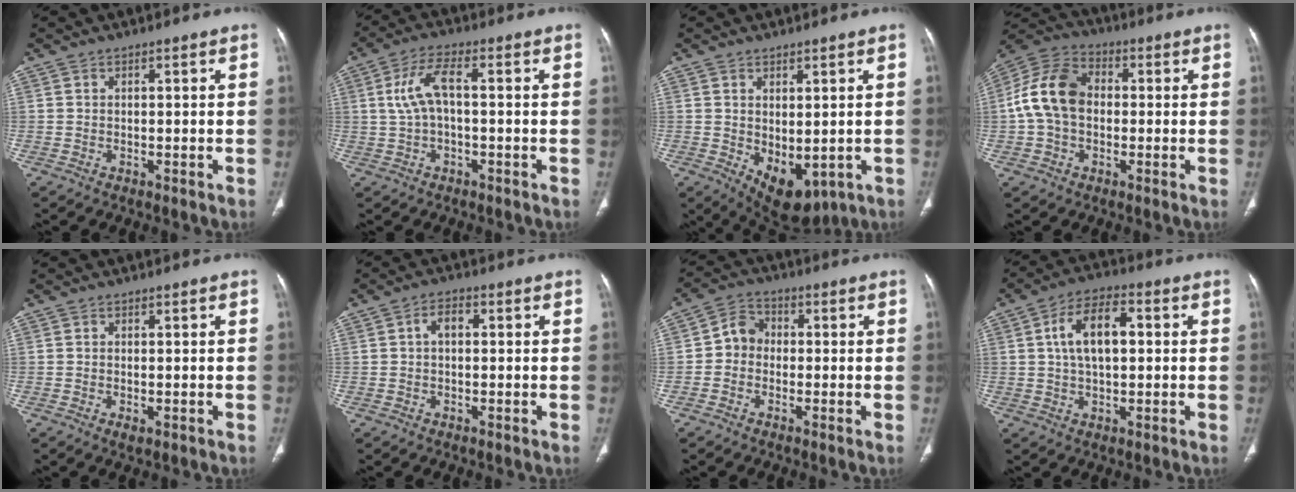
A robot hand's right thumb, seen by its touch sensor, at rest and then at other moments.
{"total": 6.5, "force": [0.4, 2.7, 5.9], "torque": [-0.134, 0.023, 0.004]}
{"total": 8.8, "force": [-1.4, 4.9, 7.1], "torque": [-0.088, -0.011, 0.006]}
{"total": 12.3, "force": [-0.1, 8.9, 8.6], "torque": [-0.158, 0.033, -0.013]}
{"total": 1.4, "force": [-0.5, 0.6, 1.2], "torque": [-0.024, -0.004, -0.007]}
{"total": 3.0, "force": [0.2, 1.9, 2.4], "torque": [-0.034, 0.013, -0.002]}
{"total": 5.1, "force": [-0.7, 4.4, 2.5], "torque": [-0.025, 0.019, -0.027]}
{"total": 9.9, "force": [1.4, 5.2, 8.2], "torque": [-0.141, 0.018, 0.020]}